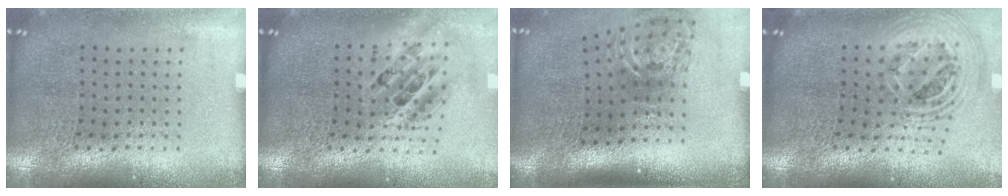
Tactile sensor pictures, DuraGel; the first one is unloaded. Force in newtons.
{"total": 1.9, "press": 1.5, "slide": 1.1}
{"total": 1.8, "press": 1.3, "slide": 1.3}
{"total": 2.3, "press": 1.8, "slide": 1.5}